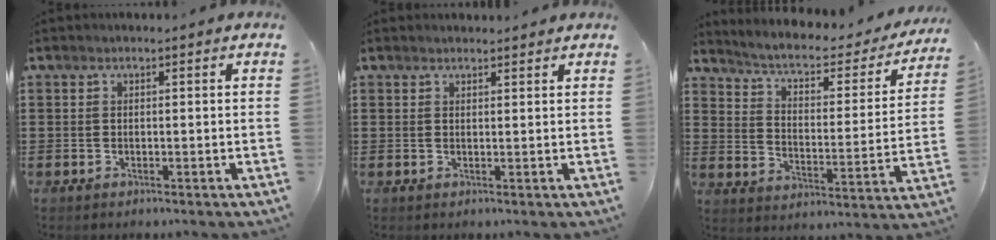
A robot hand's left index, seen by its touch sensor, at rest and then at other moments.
{"total": 1.0, "force": [1.0, 0.1, 0.1], "torque": [-0.004, 0.000, 0.020]}
{"total": 4.1, "force": [3.2, 1.1, 2.3], "torque": [-0.062, -0.024, 0.045]}